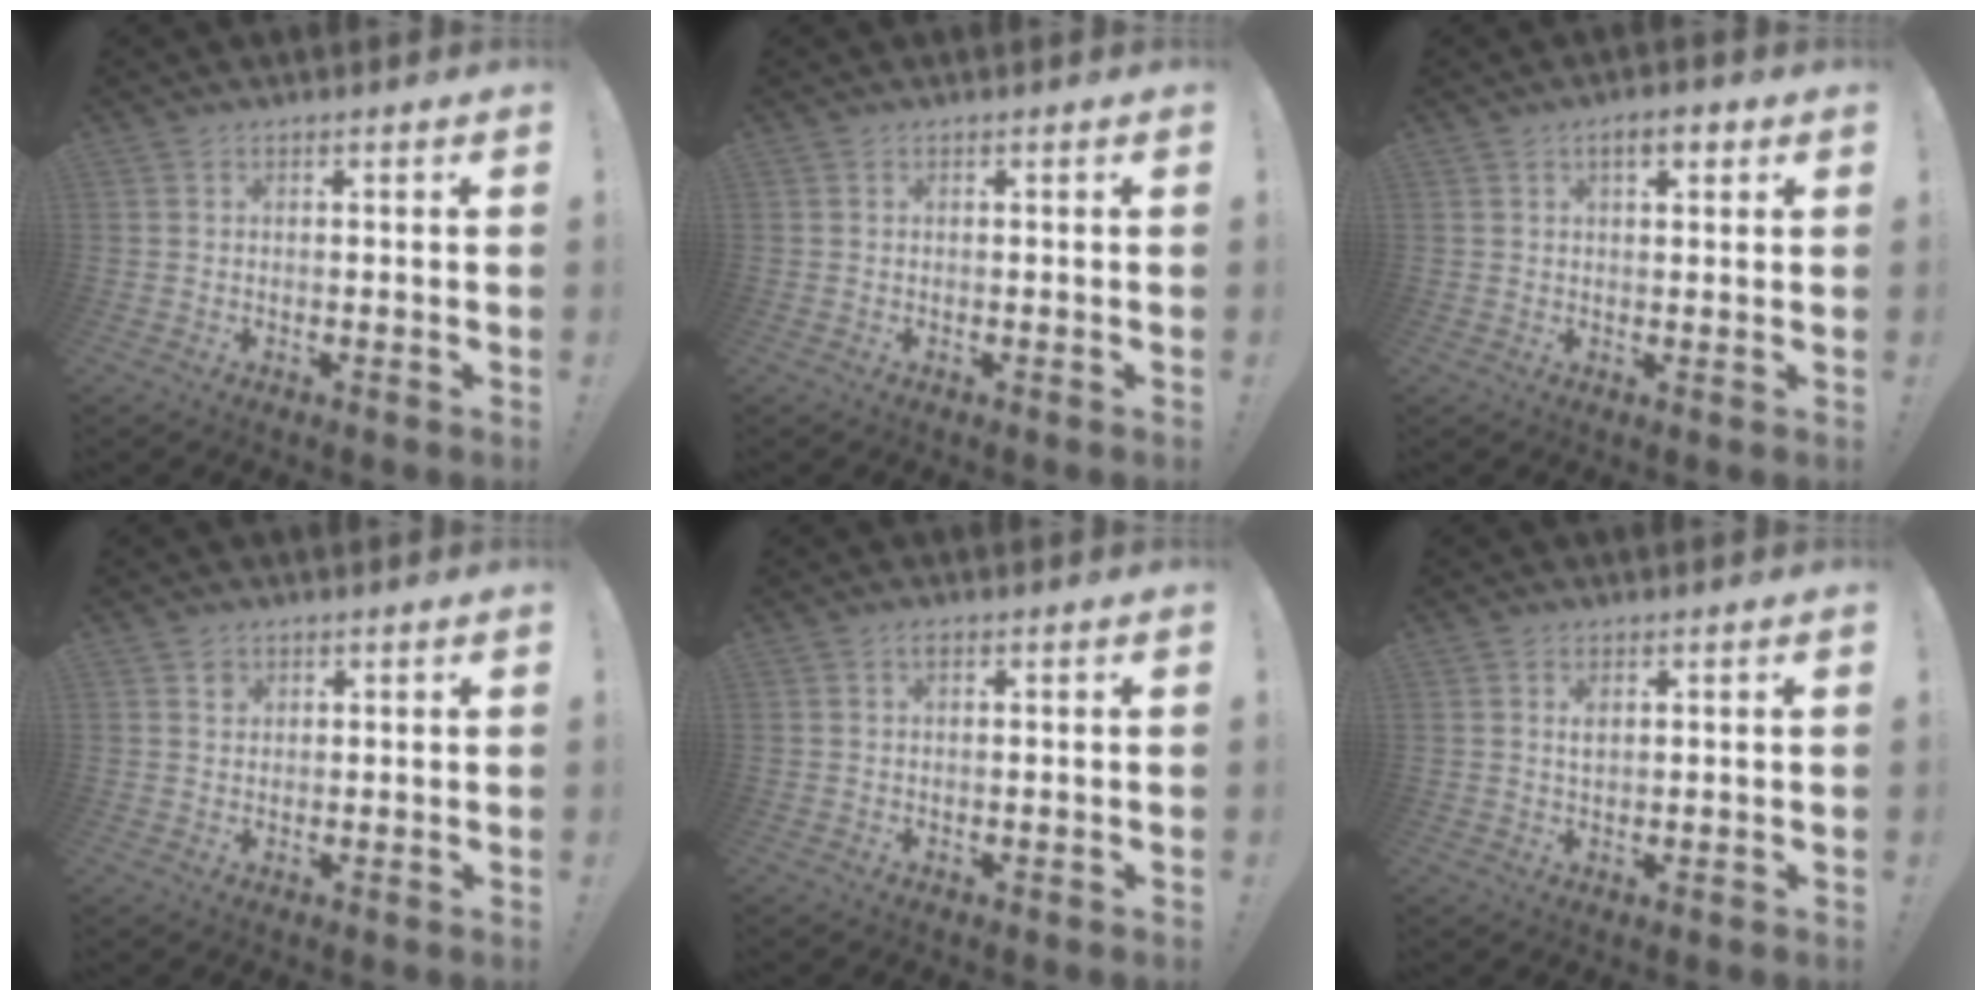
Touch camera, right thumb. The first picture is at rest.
{"total": 0.0}
{"total": 4.5, "force": [2.1, 1.7, 3.5], "torque": [-0.041, -0.005, 0.030]}
{"total": 2.0, "force": [1.1, 1.6, 0.2], "torque": [0.008, -0.006, 0.017]}
{"total": 1.2, "force": [0.7, 0.6, 0.8], "torque": [-0.009, 0.000, 0.011]}
{"total": 2.1, "force": [0.7, 1.1, 1.5], "torque": [-0.023, -0.002, 0.011]}